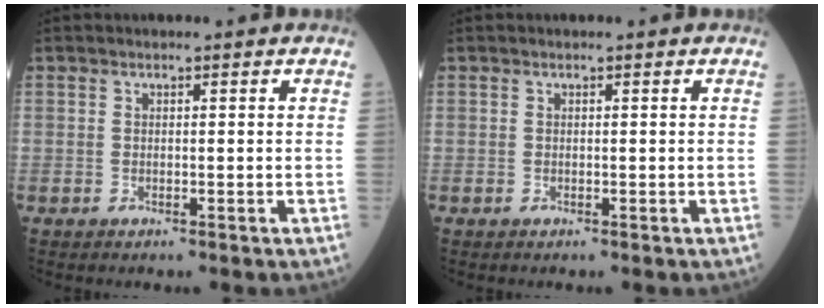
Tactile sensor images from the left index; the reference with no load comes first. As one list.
[{"total": 0.0}]